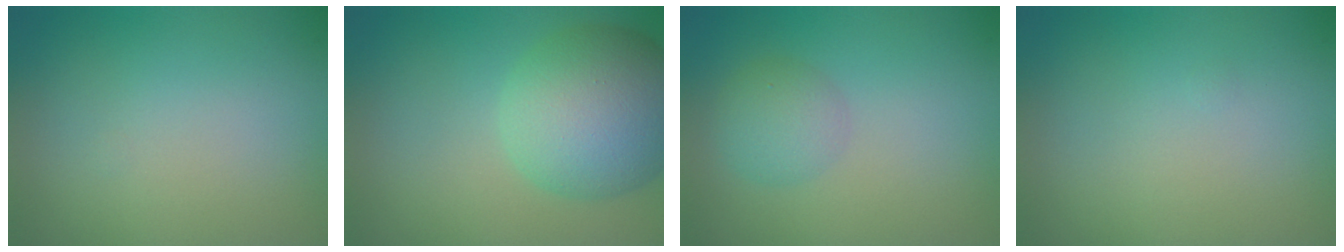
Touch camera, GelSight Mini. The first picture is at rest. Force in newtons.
{"total": 8.4, "press": 8.4, "slide": 0.3}
{"total": 2.5, "press": 2.5, "slide": 0.1}
{"total": 0.0}